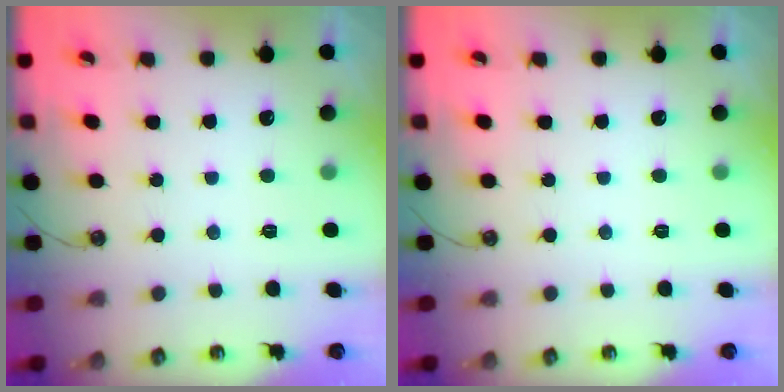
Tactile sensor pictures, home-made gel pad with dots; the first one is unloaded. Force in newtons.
{"total": 0.0}